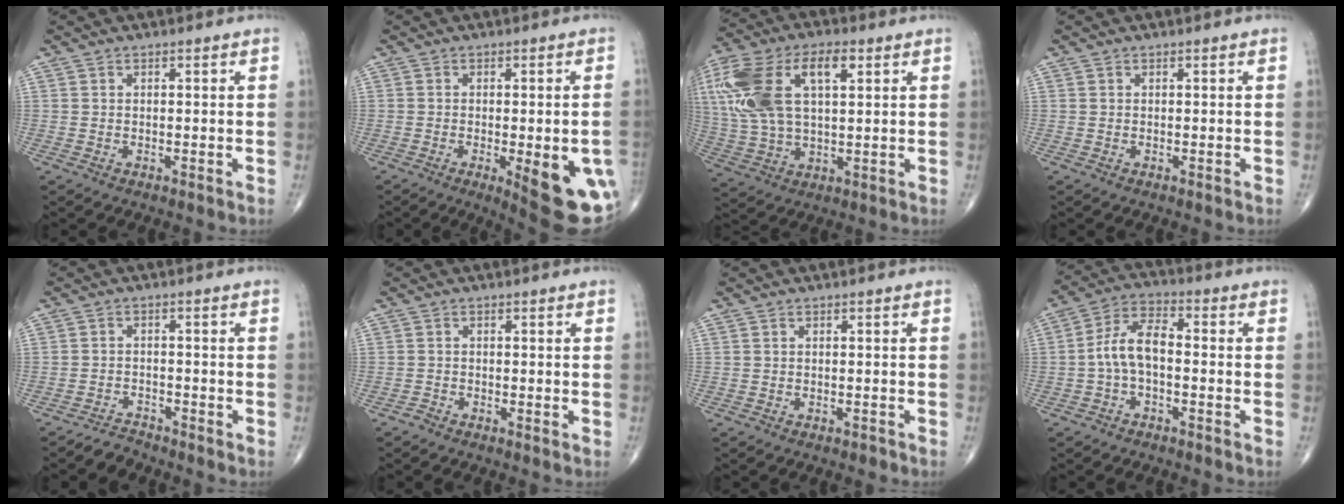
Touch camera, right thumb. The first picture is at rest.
{"total": 15.5, "force": [-4.4, 4.9, 14.0], "torque": [-0.132, -0.004, -0.036]}
{"total": 21.2, "force": [6.2, 10.8, 17.2], "torque": [-0.383, 0.019, 0.114]}
{"total": 0.0}
{"total": 2.6, "force": [-2.5, 0.4, -0.5], "torque": [0.013, 0.007, -0.050]}
{"total": 0.8, "force": [-0.6, 0.3, 0.3], "torque": [-0.002, -0.001, -0.019]}
{"total": 0.5, "force": [-0.4, 0.3, 0.2], "torque": [0.002, 0.001, -0.008]}
{"total": 7.8, "force": [-1.2, 3.9, 6.6], "torque": [-0.123, 0.033, -0.033]}